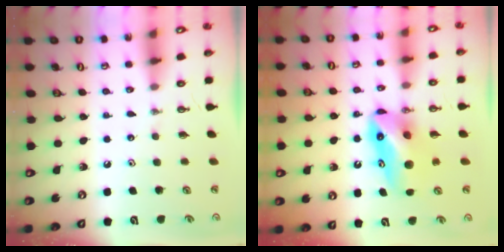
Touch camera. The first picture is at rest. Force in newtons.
{"total": 10.8, "press": 8.9, "slide": 6.2}